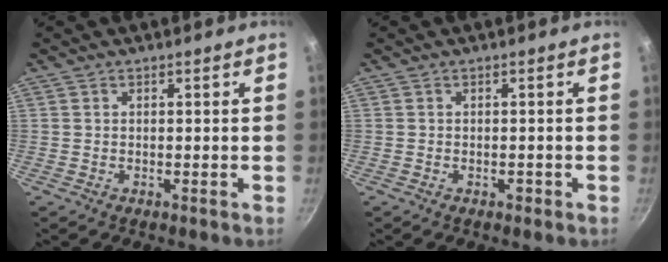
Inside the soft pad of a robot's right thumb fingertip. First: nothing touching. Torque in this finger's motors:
{"motor_torque": [0.30, -0.02, 0.16, -0.10, -0.01]}